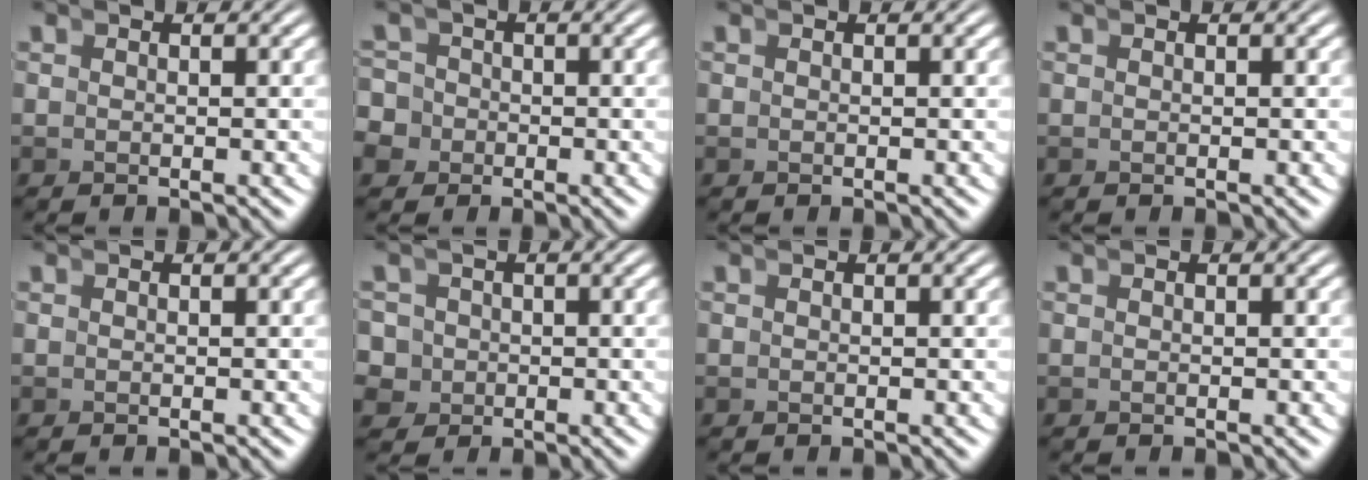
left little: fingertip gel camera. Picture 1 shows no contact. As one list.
[{"total": 4.0, "force": [-1.3, 3.7, 0.9], "torque": [-0.015, -0.018, -0.025]}, {"total": 0.0}, {"total": 0.0}, {"total": 0.0}, {"total": 4.5, "force": [-0.9, 4.3, 1.3], "torque": [-0.030, -0.021, -0.013]}, {"total": 0.0}, {"total": 0.0}]